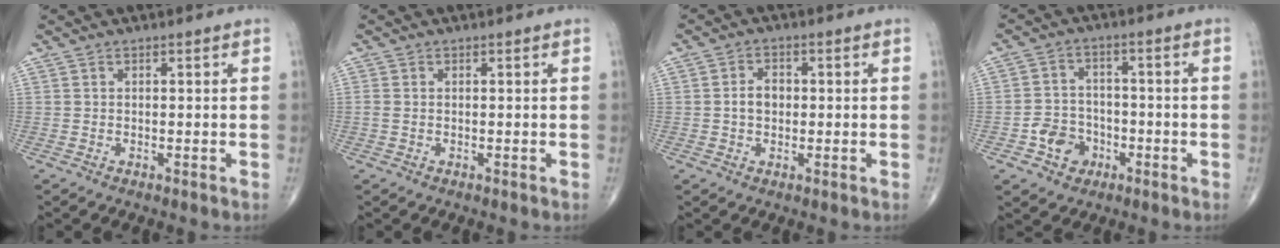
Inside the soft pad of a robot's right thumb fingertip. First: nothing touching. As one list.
[{"total": 1.0, "force": [-0.1, 0.7, 0.7], "torque": [-0.022, -0.002, -0.002]}, {"total": 3.7, "force": [-0.1, 2.7, 2.5], "torque": [-0.039, 0.010, -0.004]}, {"total": 6.8, "force": [-2.8, 5.6, 2.6], "torque": [-0.017, 0.023, -0.047]}]